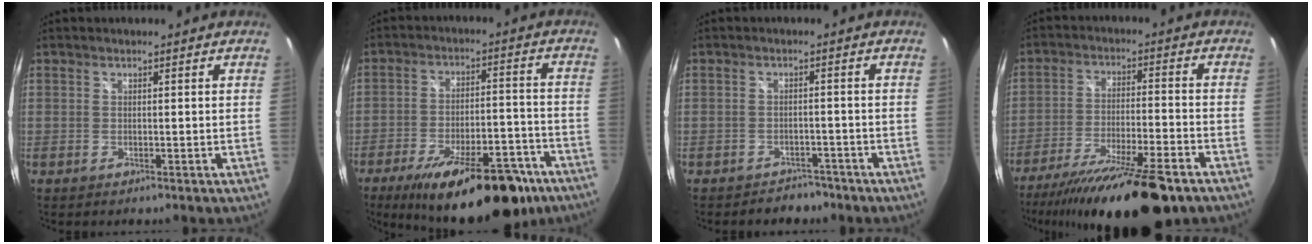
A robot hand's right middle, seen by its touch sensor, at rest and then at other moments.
{"total": 22.2, "force": [-15.4, 6.9, 14.5], "torque": [-0.227, -0.025, -0.216]}
{"total": 4.3, "force": [-3.8, 1.8, 0.5], "torque": [-0.011, 0.003, -0.052]}
{"total": 20.2, "force": [-15.8, 2.5, 12.4], "torque": [-0.229, -0.046, -0.254]}